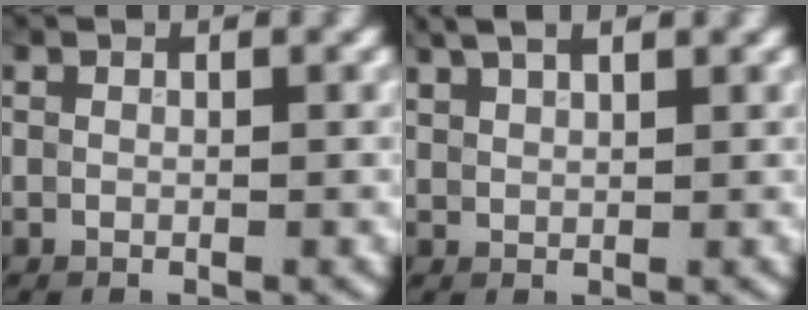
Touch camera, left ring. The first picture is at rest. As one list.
[{"total": 3.7, "force": [2.7, 1.3, 2.2], "torque": [-0.029, 0.018, 0.030]}]